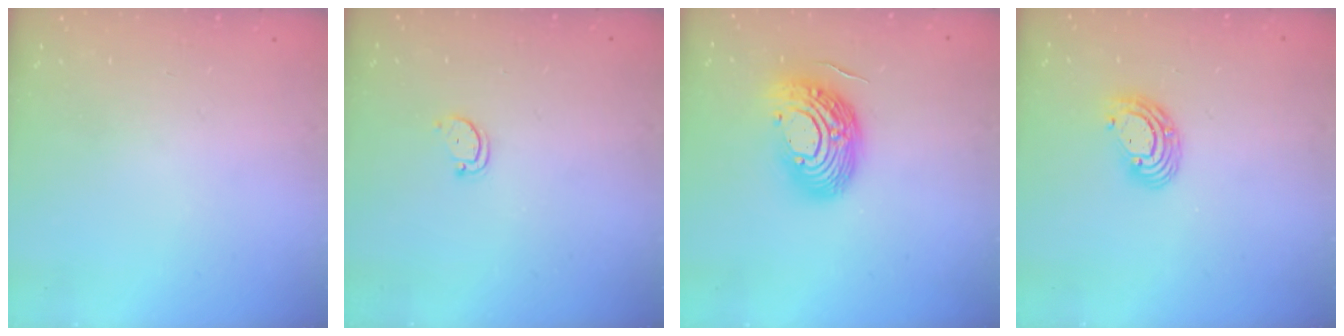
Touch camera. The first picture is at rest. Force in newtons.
{"total": 2.3, "press": 2.3, "slide": 0.4}
{"total": 15.0, "press": 14.9, "slide": 1.5}
{"total": 8.0, "press": 7.9, "slide": 1.2}